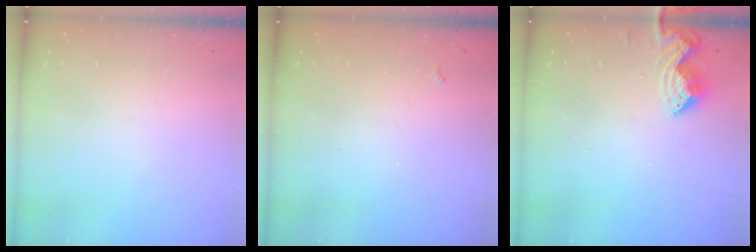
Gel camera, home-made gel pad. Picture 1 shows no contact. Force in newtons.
{"total": 2.9, "press": 2.9, "slide": 0.5}
{"total": 7.1, "press": 7.1, "slide": 0.7}